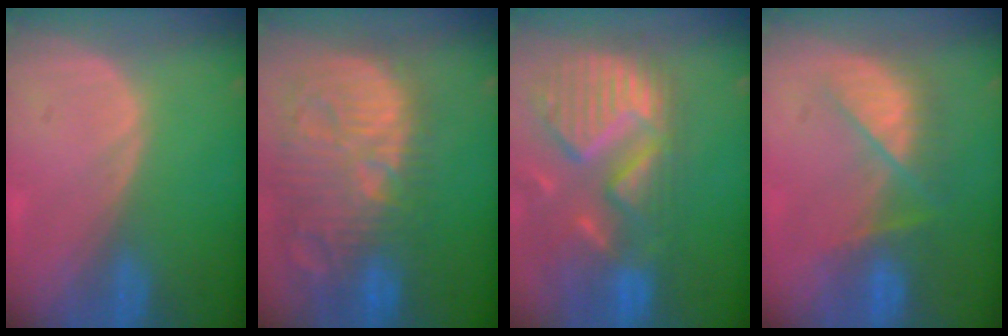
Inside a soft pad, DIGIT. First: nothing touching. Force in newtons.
{"total": 15.0, "press": 13.0, "slide": 7.4}
{"total": 13.7, "press": 11.6, "slide": 7.4}
{"total": 7.2, "press": 7.0, "slide": 1.6}